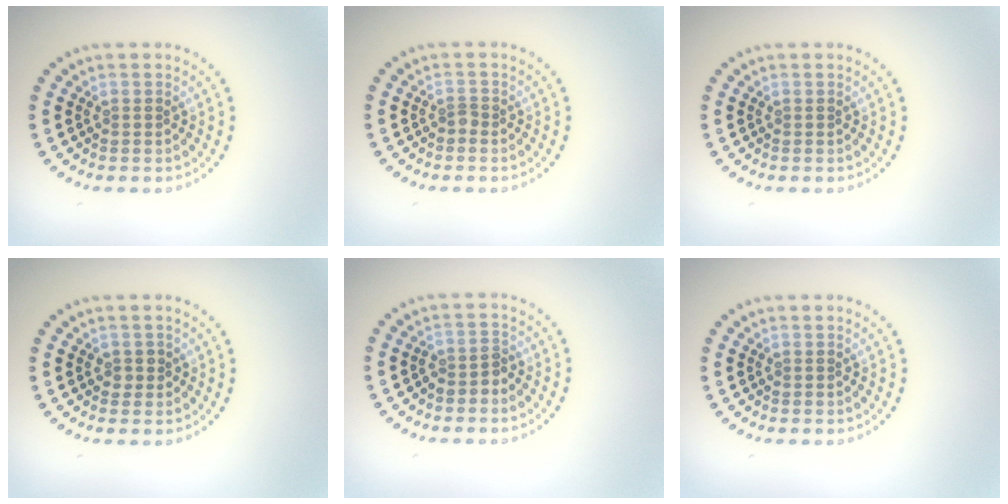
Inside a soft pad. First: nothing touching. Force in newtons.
{"total": 0.8, "press": 0.6, "slide": 0.6}
{"total": 0.0}
{"total": 0.8, "press": 0.8, "slide": 0.2}
{"total": 1.5, "press": 1.2, "slide": 0.8}
{"total": 0.0}